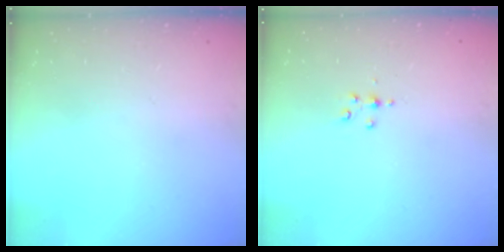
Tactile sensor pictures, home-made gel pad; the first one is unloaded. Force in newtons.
{"total": 3.7, "press": 3.7, "slide": 0.4}